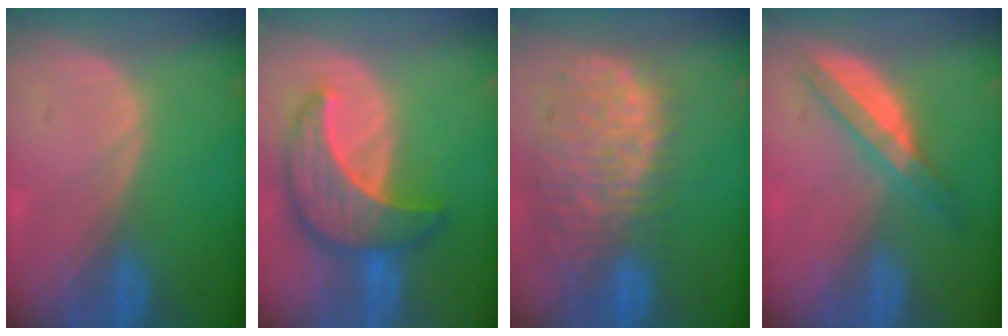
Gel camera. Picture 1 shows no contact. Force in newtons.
{"total": 9.5, "press": 9.5, "slide": 0.7}
{"total": 13.5, "press": 11.1, "slide": 7.8}
{"total": 6.2, "press": 5.4, "slide": 3.1}